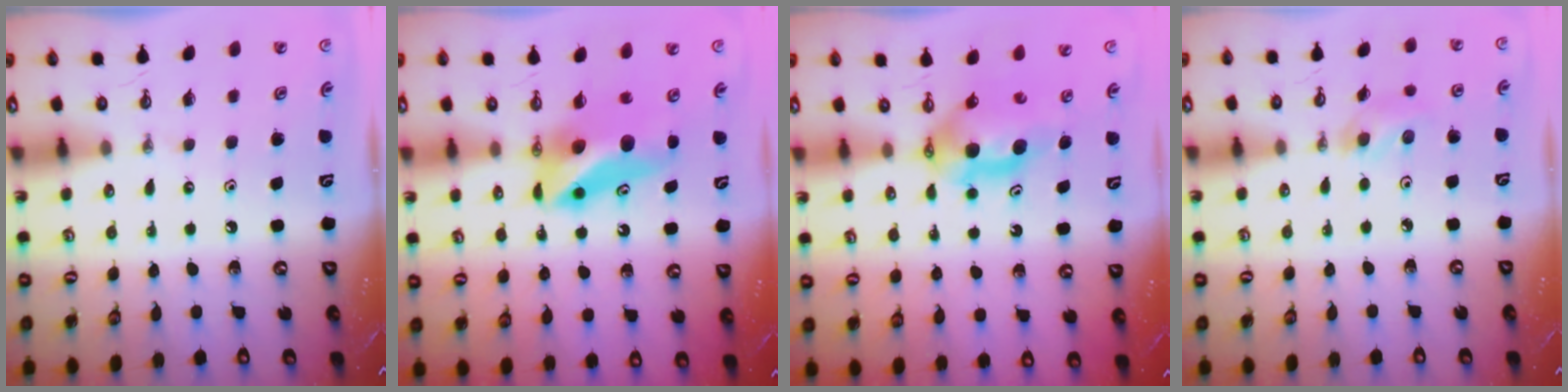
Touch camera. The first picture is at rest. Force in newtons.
{"total": 9.2, "press": 7.9, "slide": 4.8}
{"total": 5.2, "press": 5.2, "slide": 0.2}
{"total": 4.6, "press": 4.6, "slide": 0.4}